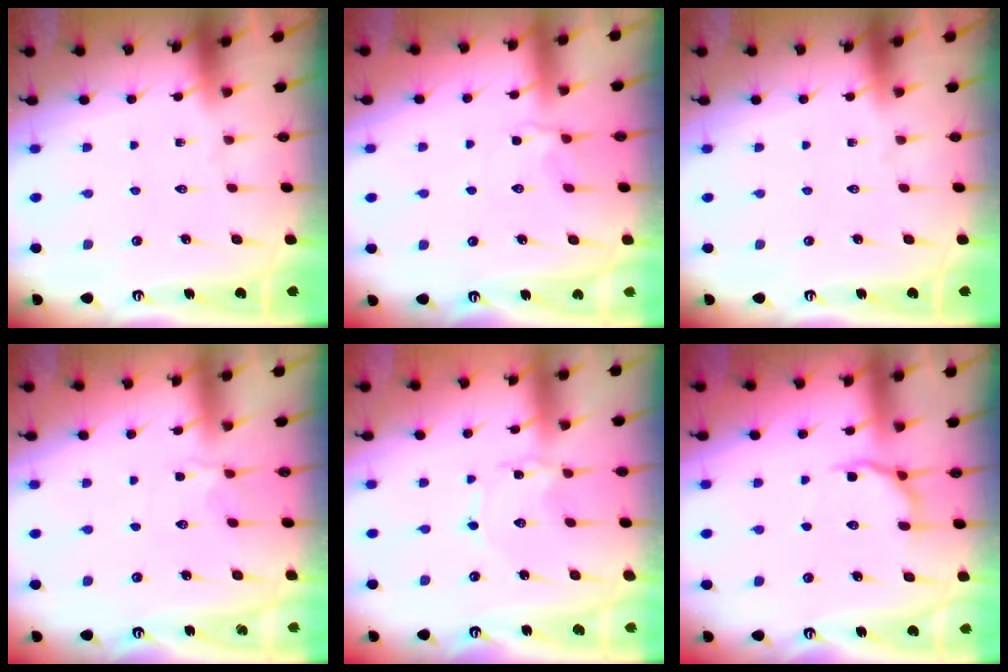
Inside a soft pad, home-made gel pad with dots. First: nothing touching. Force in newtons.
{"total": 2.3, "press": 2.0, "slide": 1.2}
{"total": 0.0}
{"total": 2.3, "press": 2.0, "slide": 1.2}
{"total": 0.6, "press": 0.6, "slide": 0.1}
{"total": 6.8, "press": 6.3, "slide": 2.5}